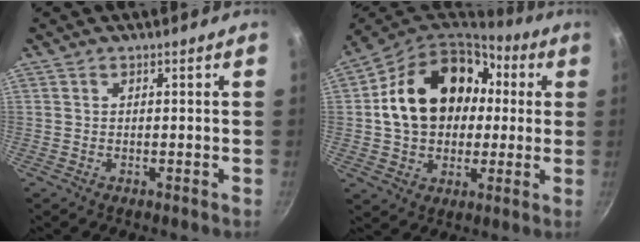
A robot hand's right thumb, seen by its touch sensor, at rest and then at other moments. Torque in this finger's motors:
{"motor_torque": [1.26, 3.75, 1.58, -0.19, 0.20]}